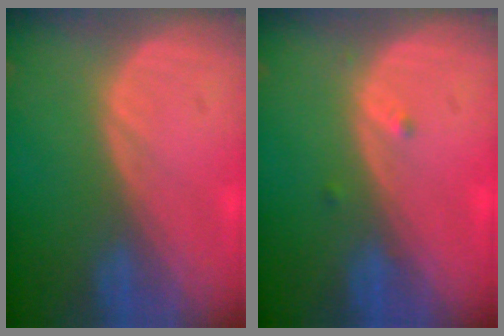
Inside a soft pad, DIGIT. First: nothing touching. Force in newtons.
{"total": 1.0, "press": 0.8, "slide": 0.6}